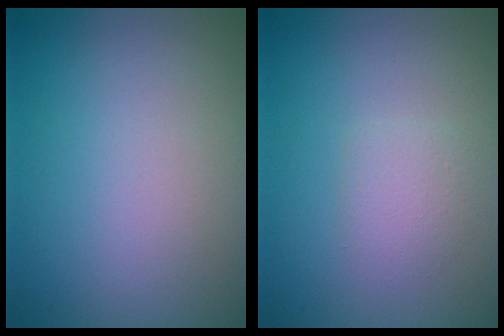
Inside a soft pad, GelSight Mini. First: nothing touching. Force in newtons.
{"total": 1.5, "press": 1.5, "slide": 0.0}